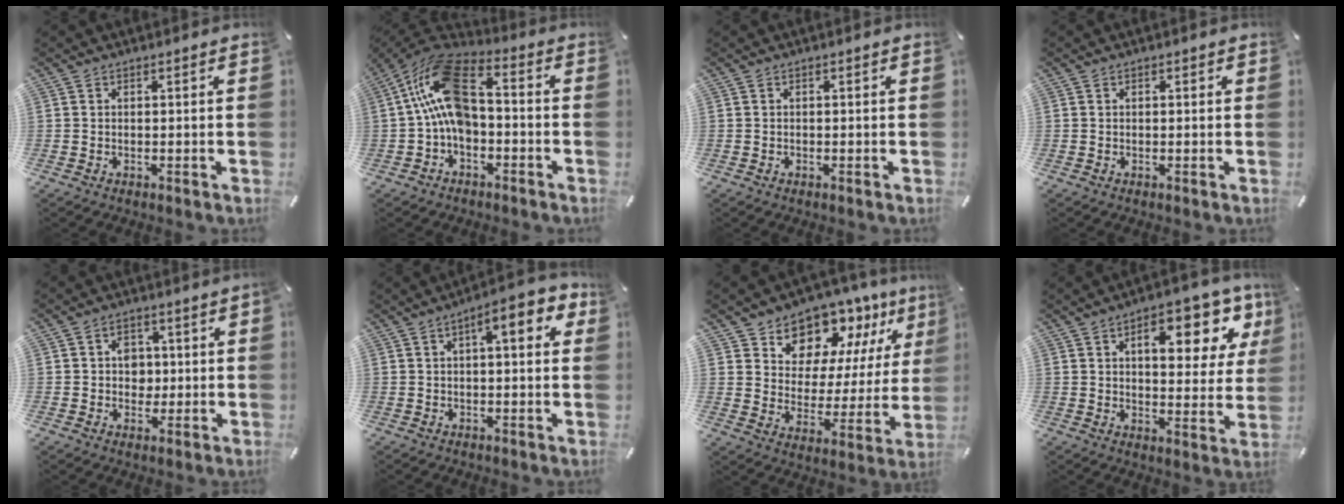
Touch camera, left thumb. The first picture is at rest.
{"total": 14.8, "force": [0.6, 9.0, 11.7], "torque": [-0.251, 0.007, 0.007]}
{"total": 0.0}
{"total": 0.0}
{"total": 4.9, "force": [0.1, 4.3, 2.5], "torque": [-0.029, 0.002, -0.005]}
{"total": 8.1, "force": [3.0, 2.5, 7.1], "torque": [-0.098, -0.016, 0.042]}
{"total": 12.4, "force": [10.3, 6.9, 1.3], "torque": [-0.029, -0.106, 0.187]}
{"total": 14.2, "force": [6.2, 7.0, 10.7], "torque": [-0.132, -0.025, 0.095]}